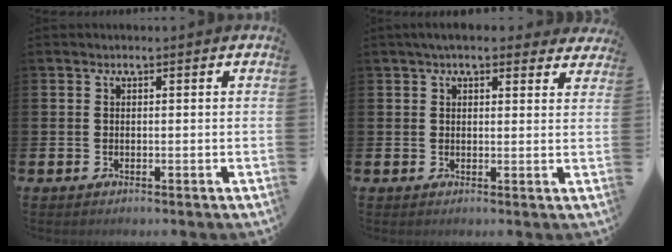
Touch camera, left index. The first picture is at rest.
{"total": 4.1, "force": [3.5, 1.3, 1.6], "torque": [-0.026, -0.009, 0.062]}